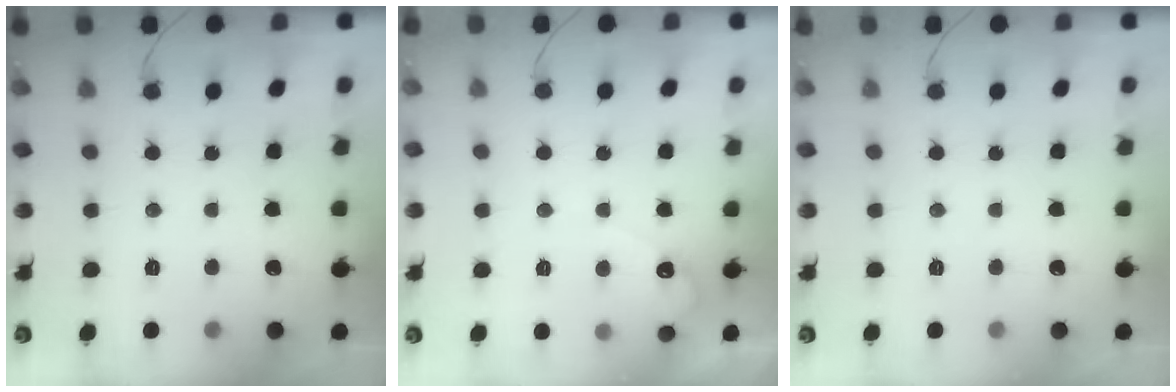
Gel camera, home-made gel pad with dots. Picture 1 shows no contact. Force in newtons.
{"total": 3.3, "press": 3.3, "slide": 0.1}
{"total": 0.0}